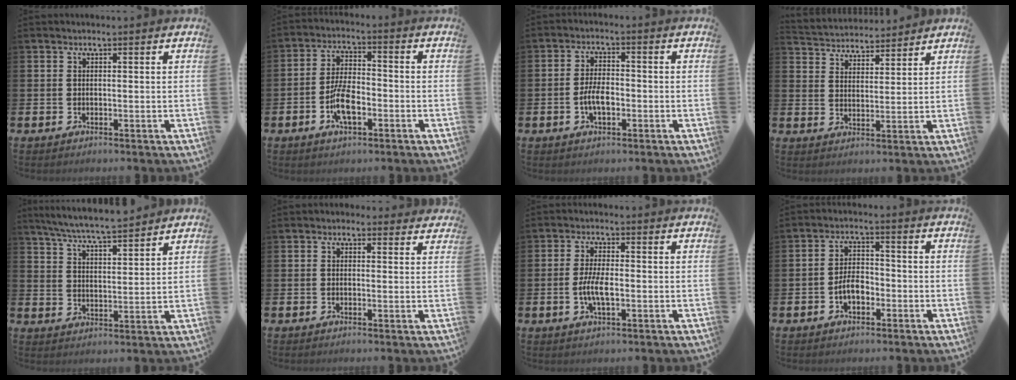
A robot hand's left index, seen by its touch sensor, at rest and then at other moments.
{"total": 6.1, "force": [-2.1, 2.7, 5.0], "torque": [-0.097, 0.007, -0.041]}
{"total": 4.0, "force": [-1.0, 2.0, 3.4], "torque": [-0.047, 0.000, -0.021]}
{"total": 4.3, "force": [4.2, 1.0, -0.5], "torque": [-0.013, -0.030, 0.073]}
{"total": 6.5, "force": [6.3, 0.1, 1.8], "torque": [-0.056, -0.034, 0.111]}
{"total": 0.7, "force": [0.4, 0.5, 0.1], "torque": [0.000, 0.003, 0.005]}
{"total": 4.2, "force": [-0.9, 1.5, 3.8], "torque": [-0.074, -0.005, -0.022]}
{"total": 3.7, "force": [-1.6, 2.2, 2.5], "torque": [-0.041, 0.003, -0.033]}